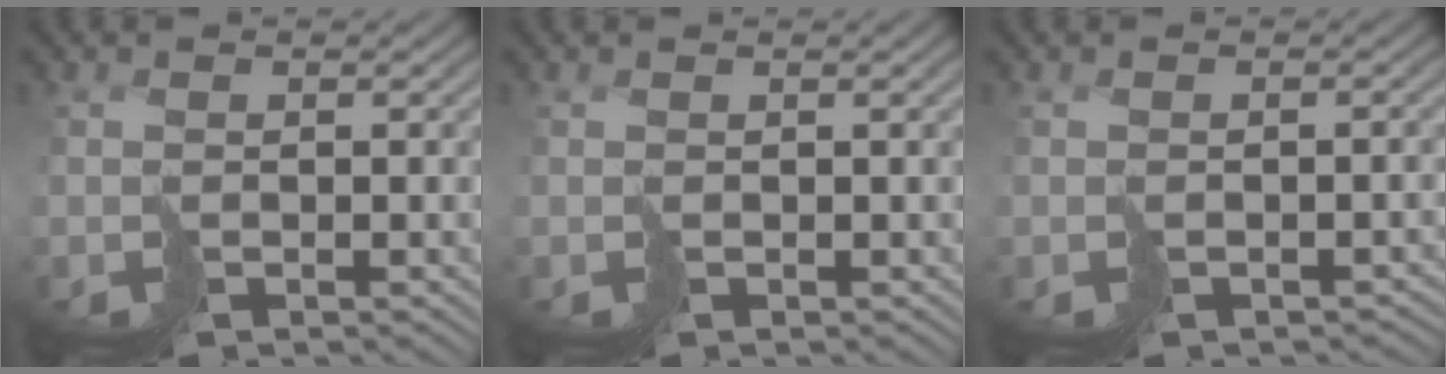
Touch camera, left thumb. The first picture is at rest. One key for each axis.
{"total": 0.8, "fx": 0.5, "fy": -0.2, "fz": 0.7, "tx": -0.012, "ty": 0.000, "tz": 0.011}
{"total": 2.8, "fx": -1.6, "fy": 1.6, "fz": 1.6, "tx": -0.019, "ty": -0.010, "tz": -0.019}